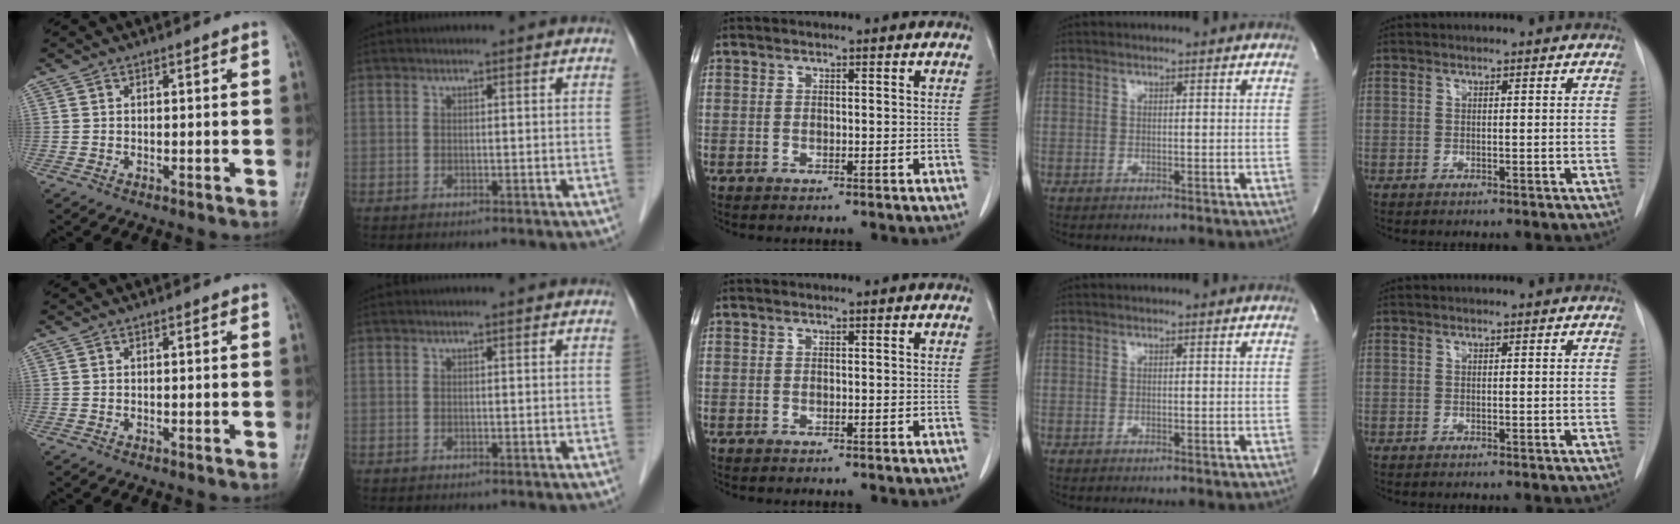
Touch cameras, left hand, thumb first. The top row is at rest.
{}